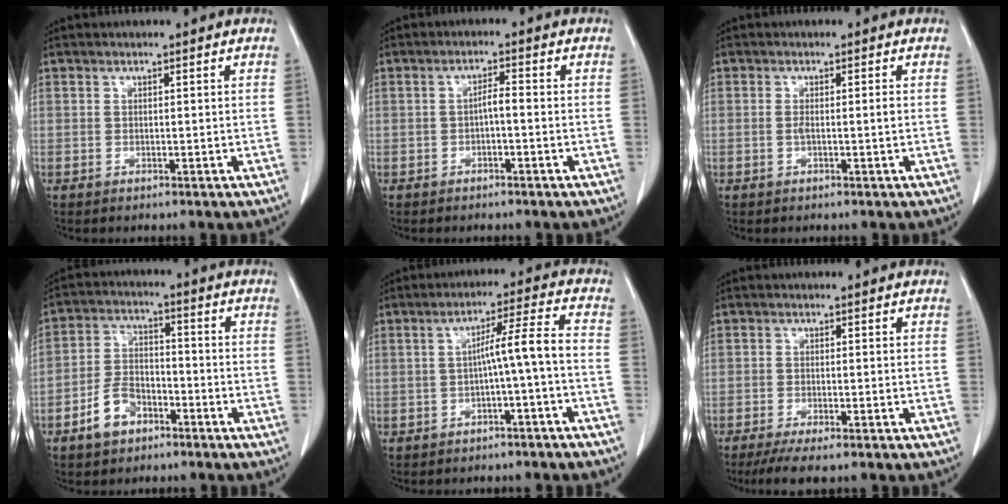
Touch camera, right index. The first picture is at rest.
{"total": 2.0, "force": [-0.5, 0.4, 1.9], "torque": [-0.032, 0.007, -0.009]}
{"total": 1.5, "force": [-0.2, 0.0, 1.5], "torque": [-0.026, 0.000, -0.002]}
{"total": 7.0, "force": [-4.1, 4.3, 3.8], "torque": [-0.083, 0.016, -0.072]}
{"total": 5.9, "force": [-1.4, -0.6, 5.7], "torque": [-0.088, 0.022, -0.020]}
{"total": 4.3, "force": [-3.2, 0.3, 2.8], "torque": [-0.045, -0.010, -0.054]}